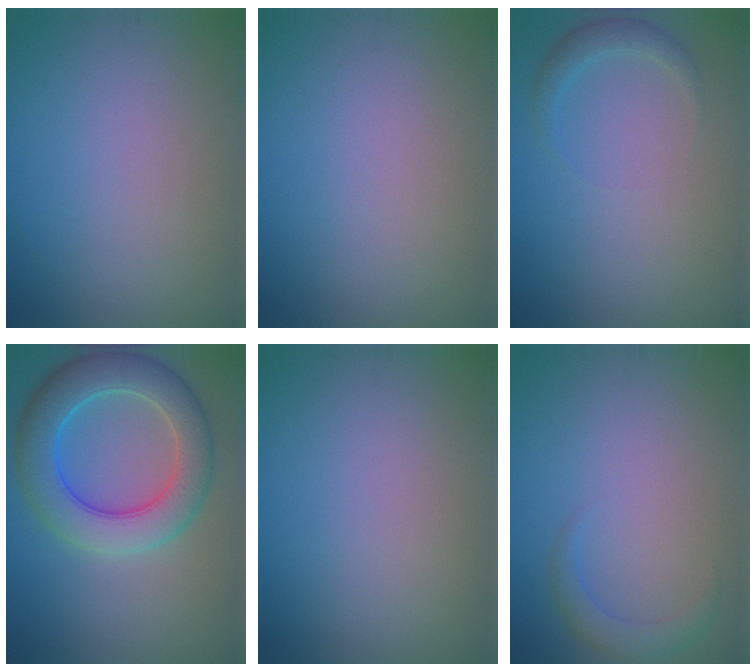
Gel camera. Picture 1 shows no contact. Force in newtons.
{"total": 0.0}
{"total": 1.7, "press": 1.7, "slide": 0.1}
{"total": 7.9, "press": 7.9, "slide": 0.3}
{"total": 0.0}
{"total": 1.9, "press": 1.9, "slide": 0.1}